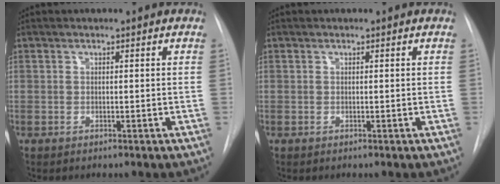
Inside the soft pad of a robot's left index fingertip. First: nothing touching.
{"total": 0.0}